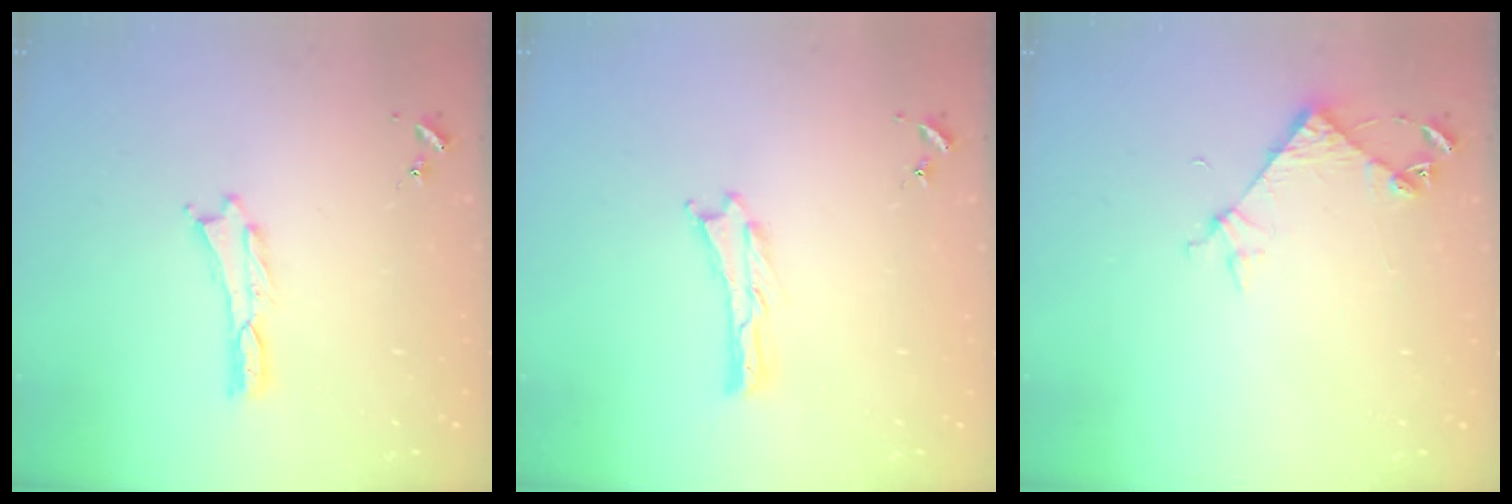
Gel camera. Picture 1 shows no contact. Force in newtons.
{"total": 0.0}
{"total": 4.6, "press": 4.6, "slide": 0.3}